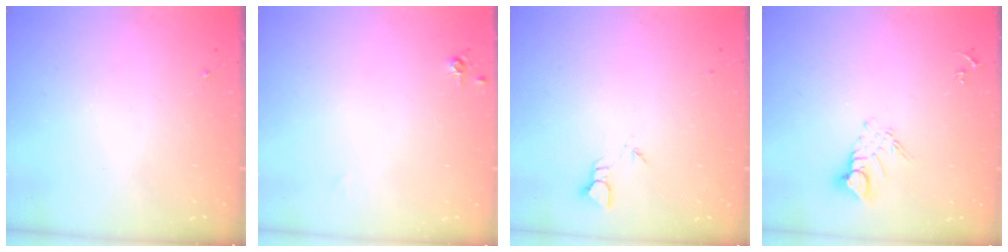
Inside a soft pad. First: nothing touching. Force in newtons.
{"total": 4.7, "press": 4.7, "slide": 0.7}
{"total": 2.4, "press": 2.4, "slide": 0.2}
{"total": 7.9, "press": 7.8, "slide": 0.8}